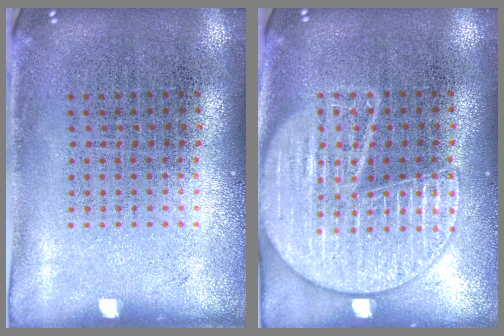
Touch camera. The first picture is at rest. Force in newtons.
{"total": 2.3, "press": 2.3, "slide": 0.3}